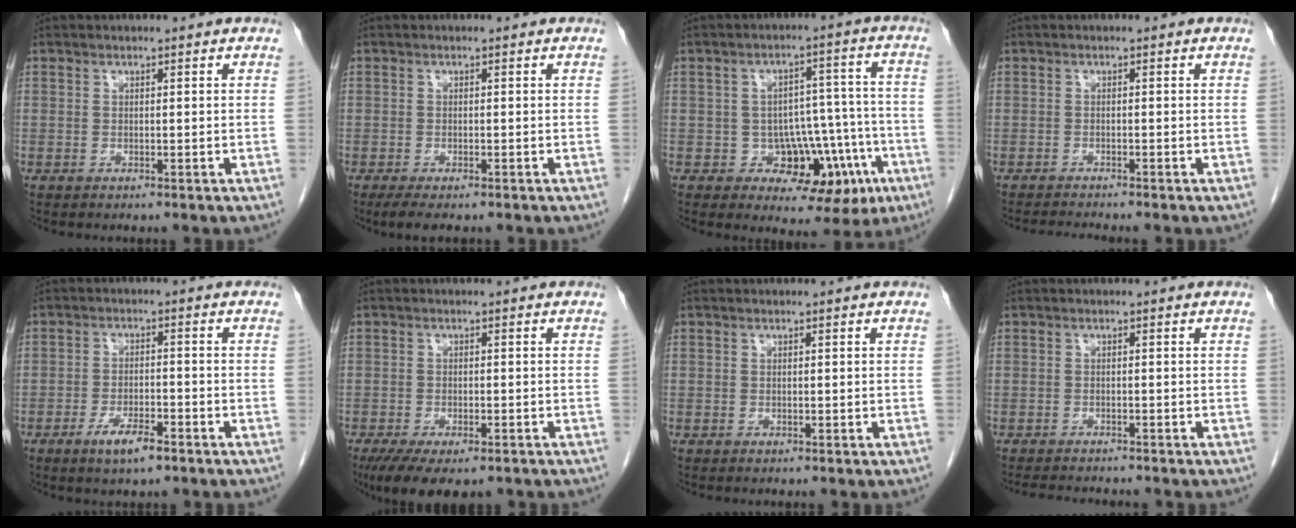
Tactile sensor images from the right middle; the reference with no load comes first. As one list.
[{"total": 3.5, "force": [-2.6, 0.9, 2.2], "torque": [-0.042, -0.012, -0.037]}, {"total": 10.4, "force": [-4.3, 7.2, 6.1], "torque": [-0.053, 0.038, -0.043]}, {"total": 2.6, "force": [-2.4, -0.9, 0.5], "torque": [-0.015, -0.014, -0.042]}, {"total": 5.1, "force": [-3.2, 1.1, 3.7], "torque": [-0.076, -0.005, -0.053]}, {"total": 9.4, "force": [-6.6, 3.4, 5.7], "torque": [-0.092, -0.017, -0.099]}, {"total": 0.0}, {"total": 5.0, "force": [-4.7, 0.5, 1.6], "torque": [-0.023, -0.013, -0.071]}]